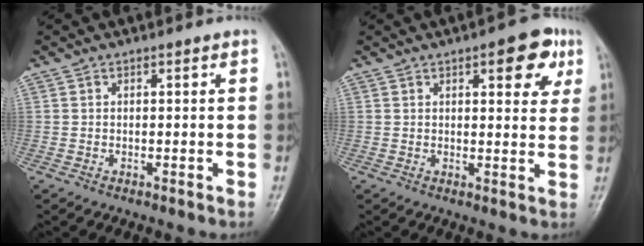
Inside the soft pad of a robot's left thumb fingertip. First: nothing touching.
{"total": 7.8, "force": [3.7, 3.2, 6.1], "torque": [-0.046, -0.010, 0.040]}